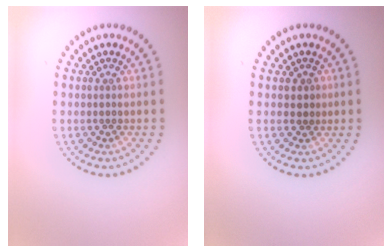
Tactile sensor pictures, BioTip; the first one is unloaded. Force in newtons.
{"total": 1.1, "press": 1.0, "slide": 0.3}